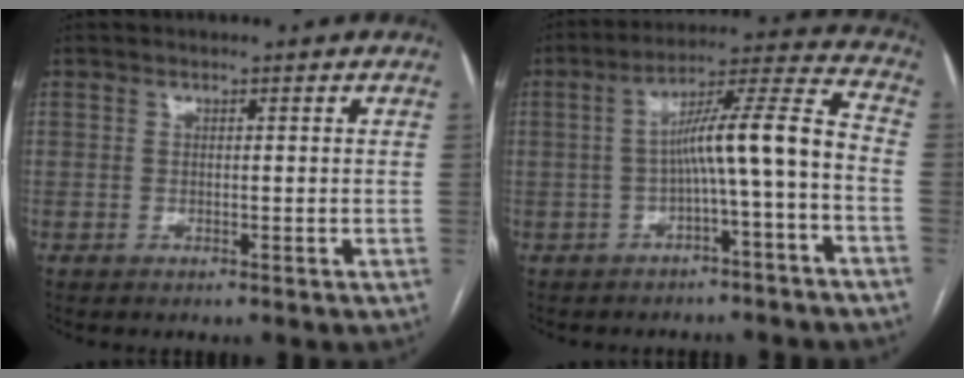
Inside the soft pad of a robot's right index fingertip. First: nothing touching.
{"total": 10.4, "force": [-2.4, -0.1, 10.1], "torque": [-0.159, 0.037, -0.038]}